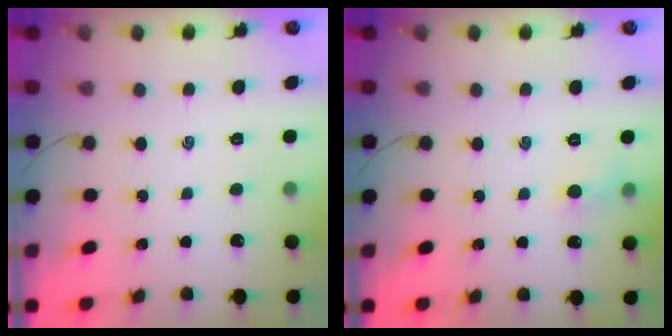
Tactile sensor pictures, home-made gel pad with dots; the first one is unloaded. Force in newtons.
{"total": 3.7, "press": 3.5, "slide": 1.3}